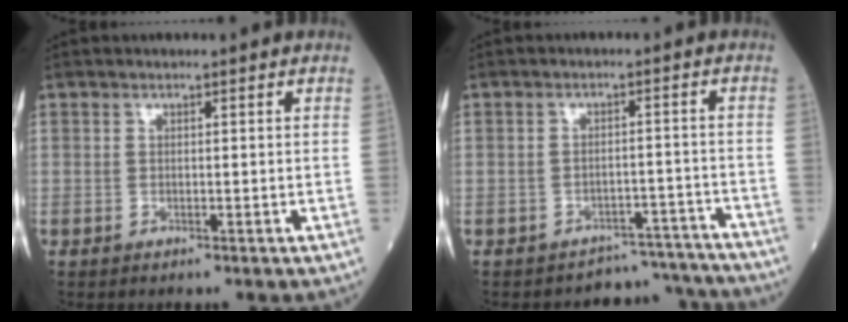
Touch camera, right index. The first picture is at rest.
{"total": 6.8, "force": [-6.4, 1.3, -1.9], "torque": [0.036, 0.038, -0.080]}